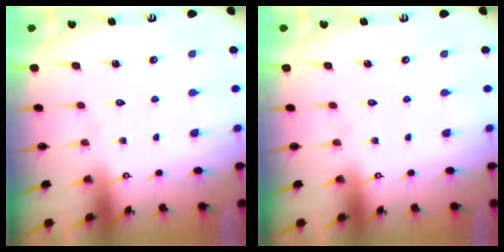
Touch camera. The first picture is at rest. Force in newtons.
{"total": 0.0}